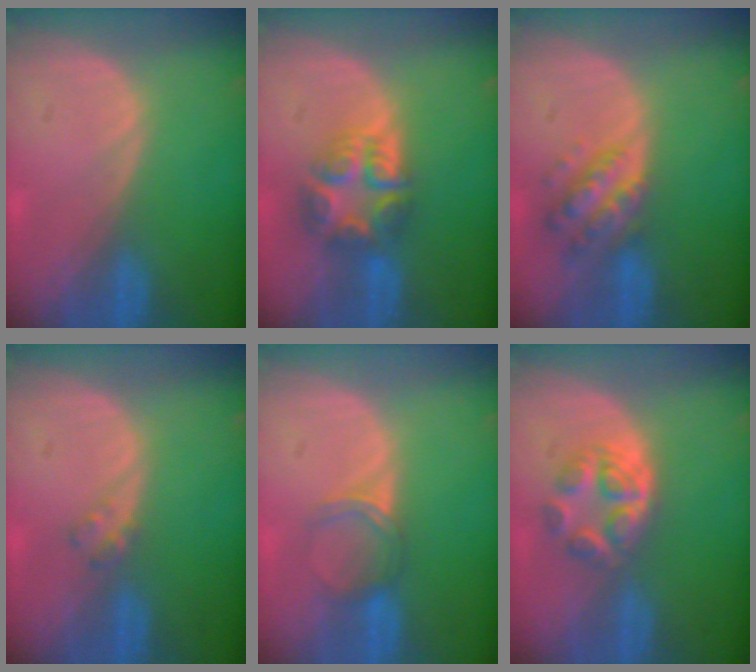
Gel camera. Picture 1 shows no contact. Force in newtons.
{"total": 7.7, "press": 6.7, "slide": 3.7}
{"total": 6.4, "press": 5.8, "slide": 2.7}
{"total": 1.6, "press": 1.6, "slide": 0.2}
{"total": 3.4, "press": 3.0, "slide": 1.6}
{"total": 5.9, "press": 5.1, "slide": 2.9}